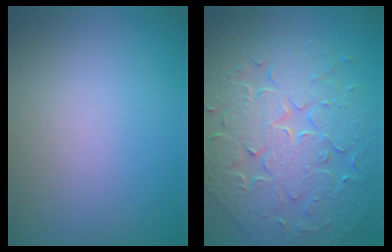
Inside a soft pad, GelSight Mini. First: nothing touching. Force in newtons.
{"total": 9.3, "press": 7.1, "slide": 6.1}